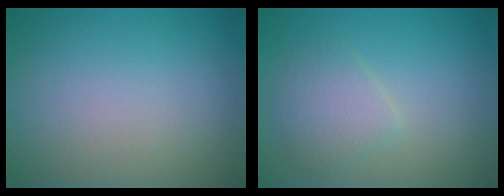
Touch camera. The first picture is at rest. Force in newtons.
{"total": 2.4, "press": 2.4, "slide": 0.1}